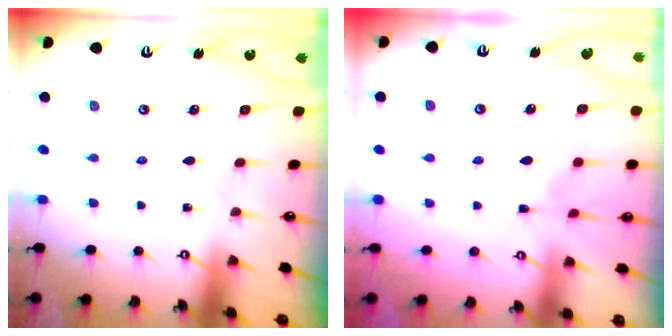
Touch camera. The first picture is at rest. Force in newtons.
{"total": 1.3, "press": 0.5, "slide": 1.2}